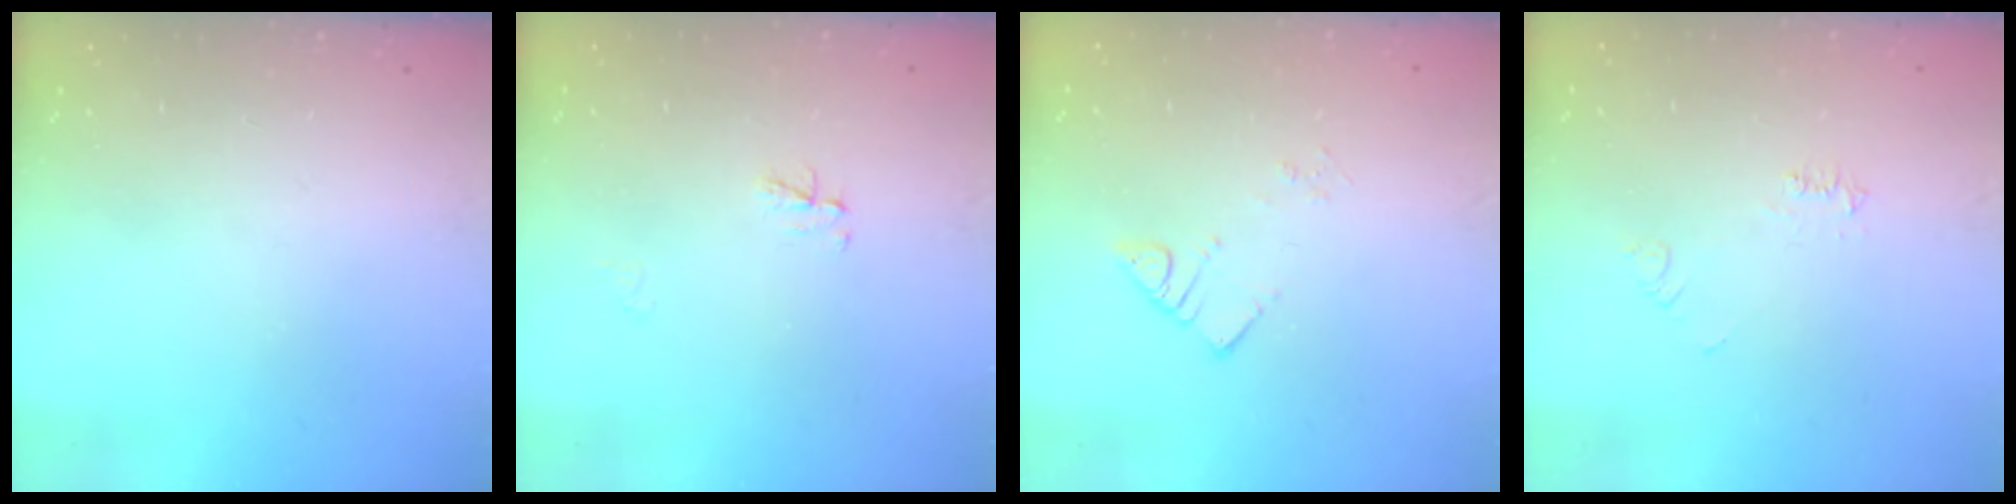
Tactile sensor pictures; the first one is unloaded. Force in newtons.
{"total": 3.0, "press": 3.0, "slide": 0.4}
{"total": 3.3, "press": 3.3, "slide": 0.1}
{"total": 4.5, "press": 4.5, "slide": 0.7}